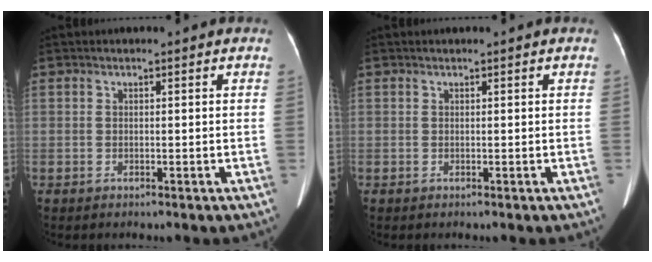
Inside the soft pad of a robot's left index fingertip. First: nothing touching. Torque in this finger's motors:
{"motor_torque": [-0.59, 0.25, 0.09, 0.06]}